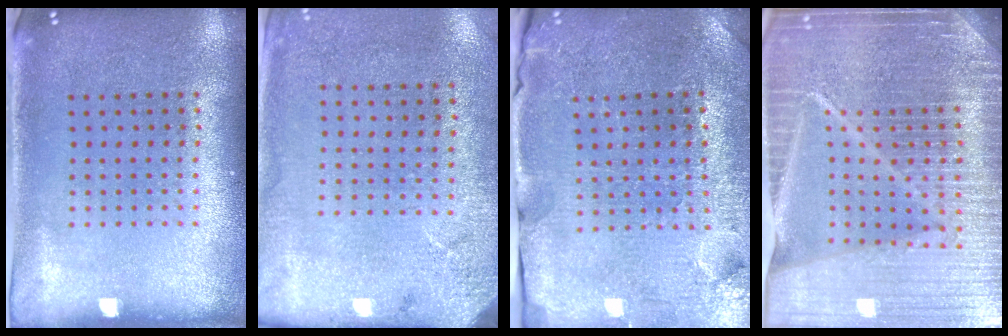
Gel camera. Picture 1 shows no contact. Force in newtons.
{"total": 2.7, "press": 2.2, "slide": 1.5}
{"total": 3.8, "press": 3.7, "slide": 0.7}
{"total": 6.8, "press": 5.8, "slide": 3.5}